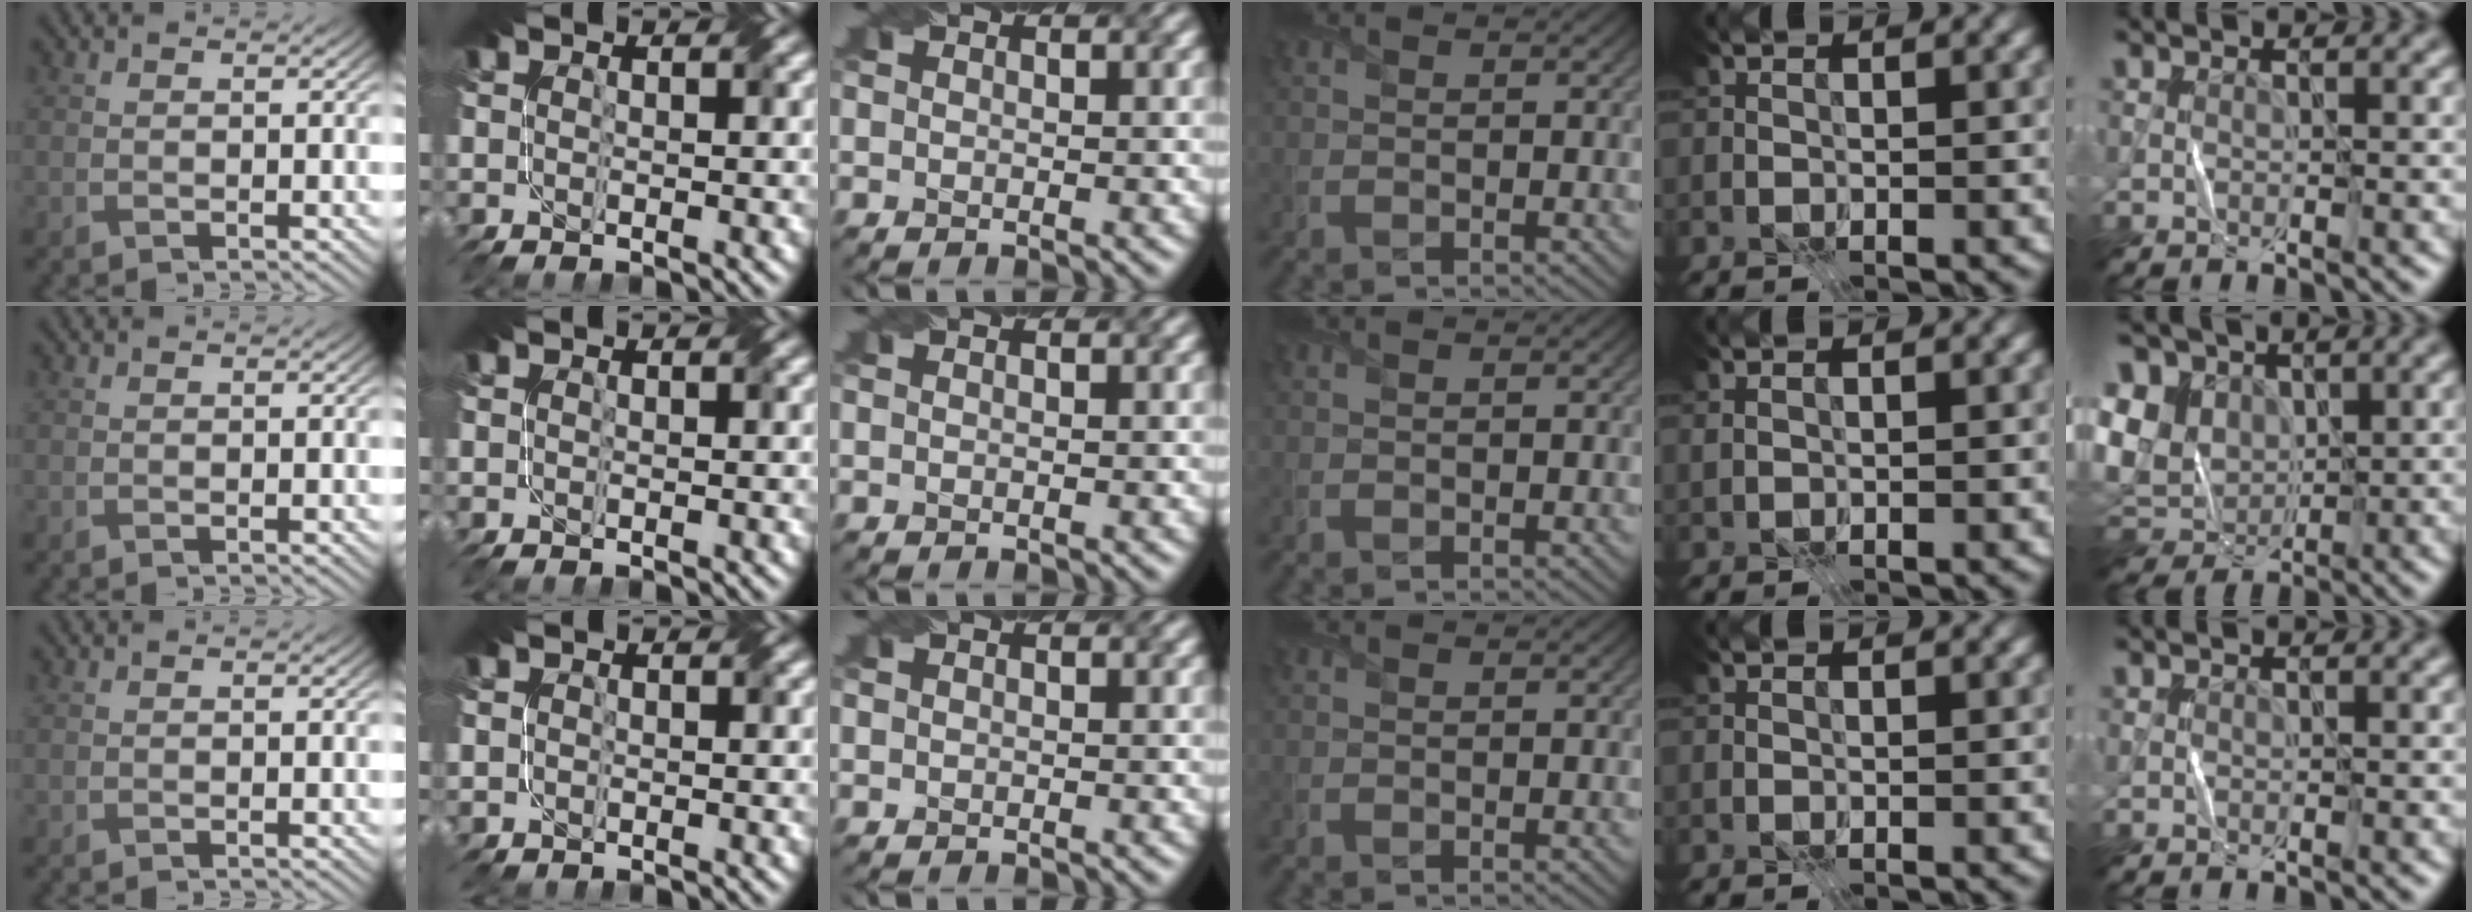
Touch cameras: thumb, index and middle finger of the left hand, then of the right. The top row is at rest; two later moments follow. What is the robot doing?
{"motion": "fold", "object": "paper"}